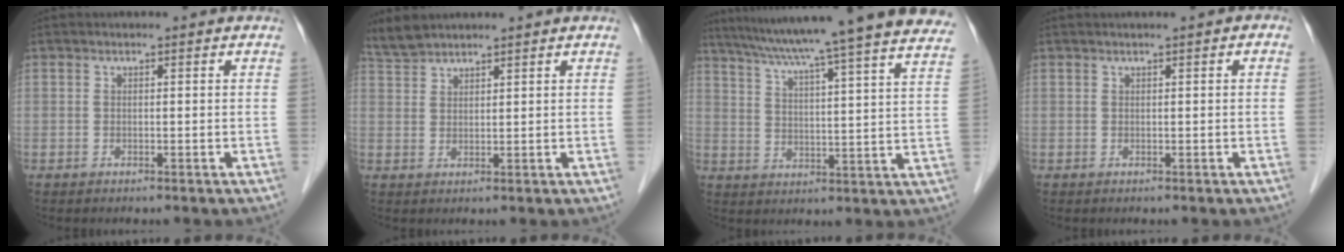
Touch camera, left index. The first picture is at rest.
{"total": 3.2, "force": [3.2, 0.3, 0.4], "torque": [-0.019, 0.016, 0.071]}
{"total": 28.6, "force": [24.9, -0.4, 14.1], "torque": [-0.232, -0.023, 0.324]}
{"total": 1.0, "force": [0.2, 0.2, 0.9], "torque": [-0.015, 0.004, 0.002]}